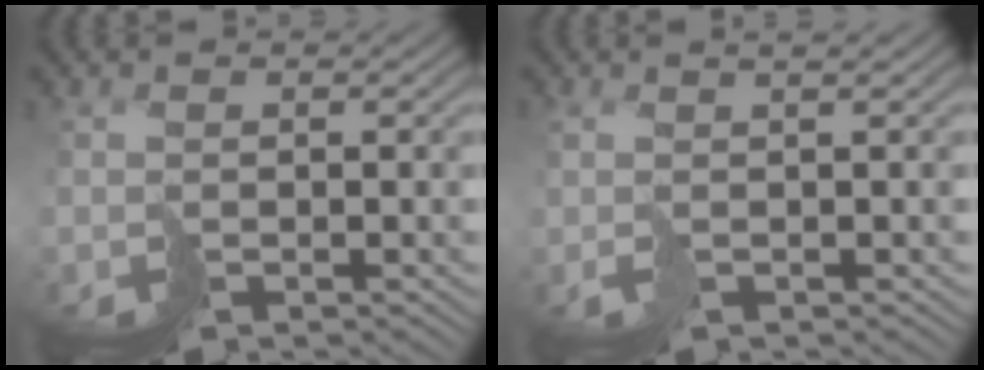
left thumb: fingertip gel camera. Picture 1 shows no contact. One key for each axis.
{"total": 3.0, "fx": 0.4, "fy": 0.8, "fz": 2.8, "tx": -0.040, "ty": 0.008, "tz": 0.002}